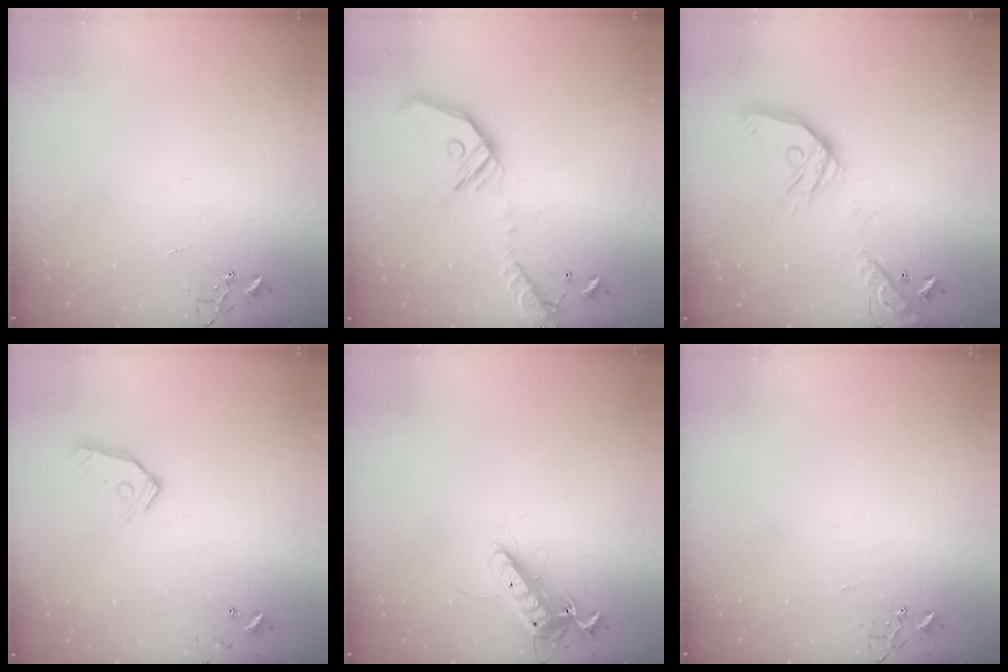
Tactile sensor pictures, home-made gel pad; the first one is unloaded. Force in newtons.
{"total": 18.8, "press": 18.6, "slide": 3.0}
{"total": 18.8, "press": 18.6, "slide": 3.0}
{"total": 10.1, "press": 10.1, "slide": 1.2}
{"total": 12.2, "press": 12.1, "slide": 1.4}
{"total": 0.0}